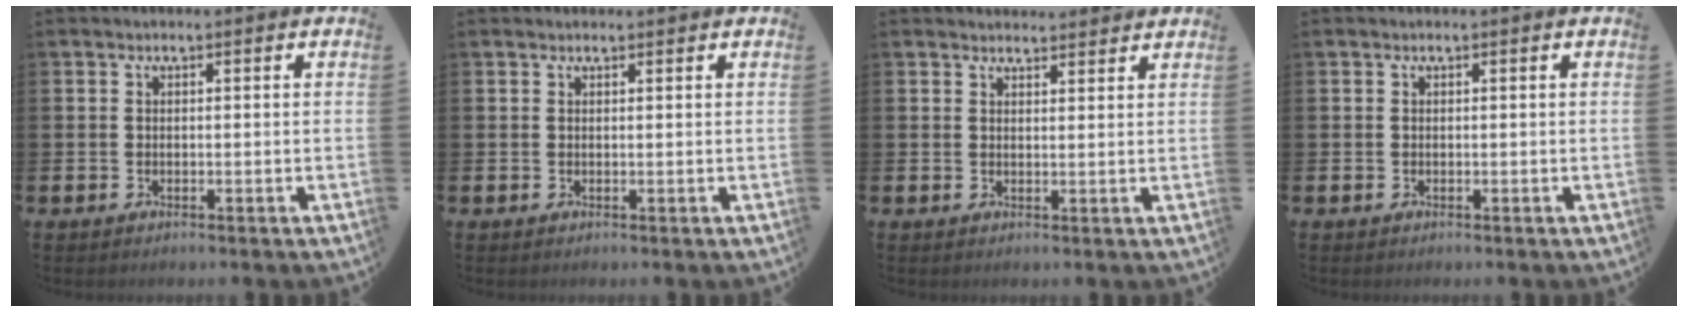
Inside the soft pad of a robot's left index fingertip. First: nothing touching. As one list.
[{"total": 0.6, "force": [0.6, 0.1, 0.0], "torque": [0.014, -0.006, 0.007]}, {"total": 2.4, "force": [2.4, 0.4, -0.1], "torque": [0.007, -0.016, 0.042]}, {"total": 0.0}]